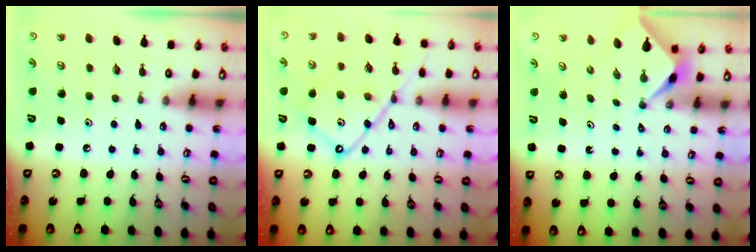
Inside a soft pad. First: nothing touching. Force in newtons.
{"total": 15.3, "press": 15.2, "slide": 1.2}
{"total": 2.1, "press": 2.1, "slide": 0.3}